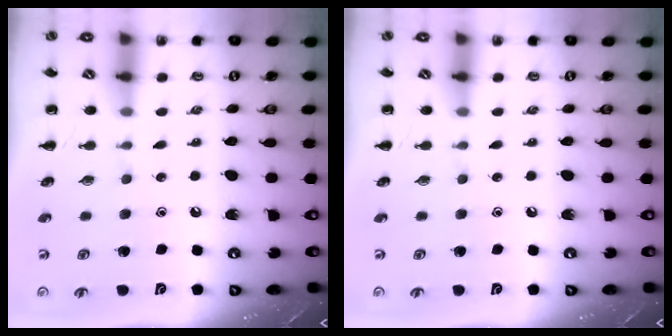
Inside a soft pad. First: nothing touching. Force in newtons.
{"total": 0.0}